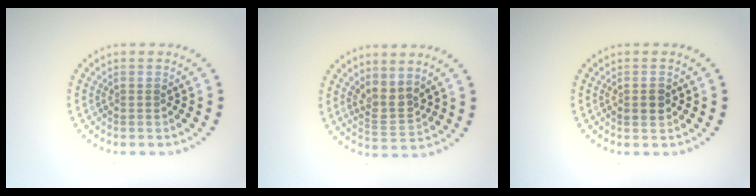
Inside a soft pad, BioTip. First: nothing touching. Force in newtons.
{"total": 2.4, "press": 2.0, "slide": 1.4}
{"total": 1.2, "press": 1.2, "slide": 0.1}